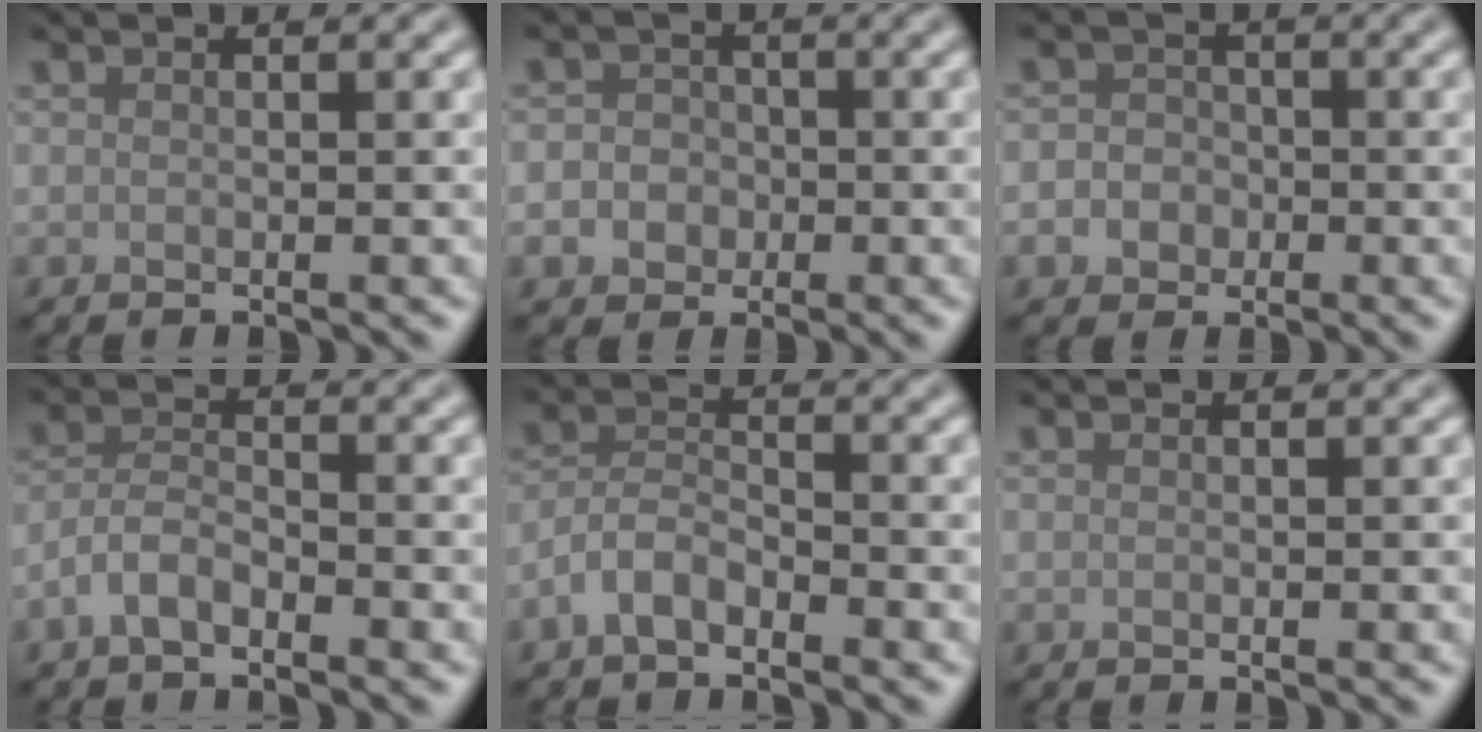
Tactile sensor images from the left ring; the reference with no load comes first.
{"total": 3.8, "force": [-1.1, 3.5, 1.0], "torque": [0.011, 0.004, -0.039]}
{"total": 3.4, "force": [-1.1, 3.1, 0.9], "torque": [0.011, 0.002, -0.036]}
{"total": 2.5, "force": [-1.8, 1.0, 1.5], "torque": [-0.032, 0.007, -0.043]}
{"total": 2.8, "force": [-2.0, 1.2, 1.5], "torque": [-0.032, 0.009, -0.048]}
{"total": 0.0}